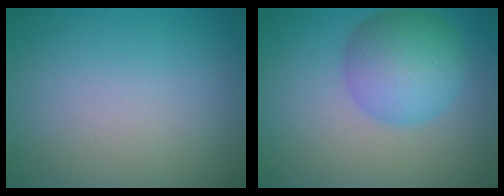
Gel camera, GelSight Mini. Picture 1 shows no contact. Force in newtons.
{"total": 6.2, "press": 6.2, "slide": 0.2}